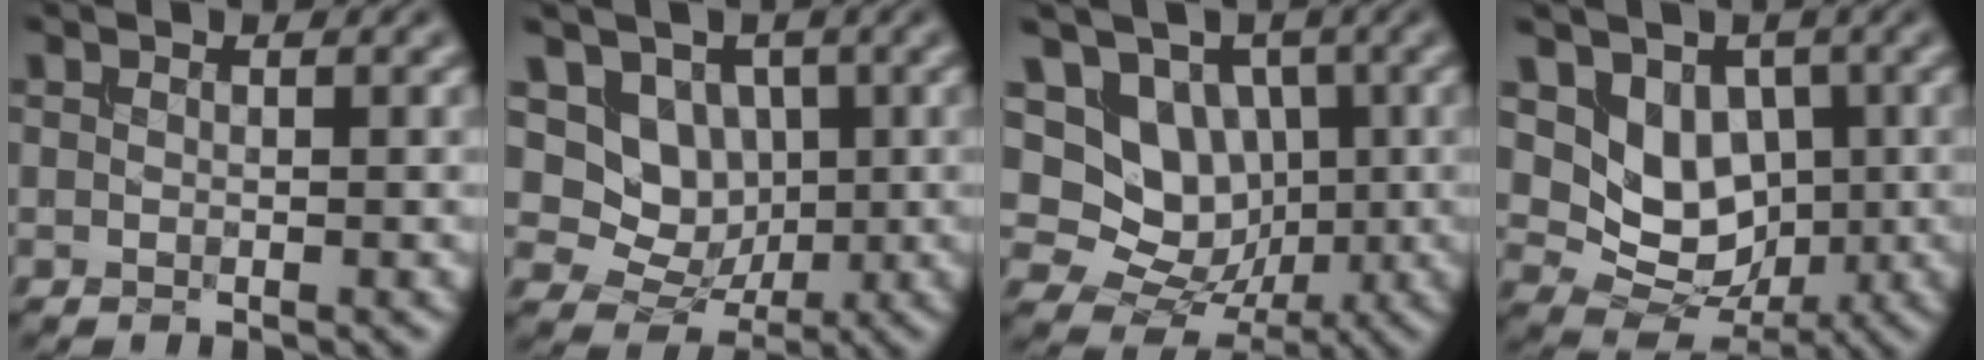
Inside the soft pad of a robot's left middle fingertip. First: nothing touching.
{"total": 5.3, "force": [1.1, 4.4, 2.6], "torque": [-0.038, -0.011, 0.007]}
{"total": 8.1, "force": [1.4, 6.8, 4.1], "torque": [-0.057, 0.008, -0.001]}
{"total": 5.8, "force": [1.0, 4.7, 3.3], "torque": [-0.055, -0.013, 0.015]}